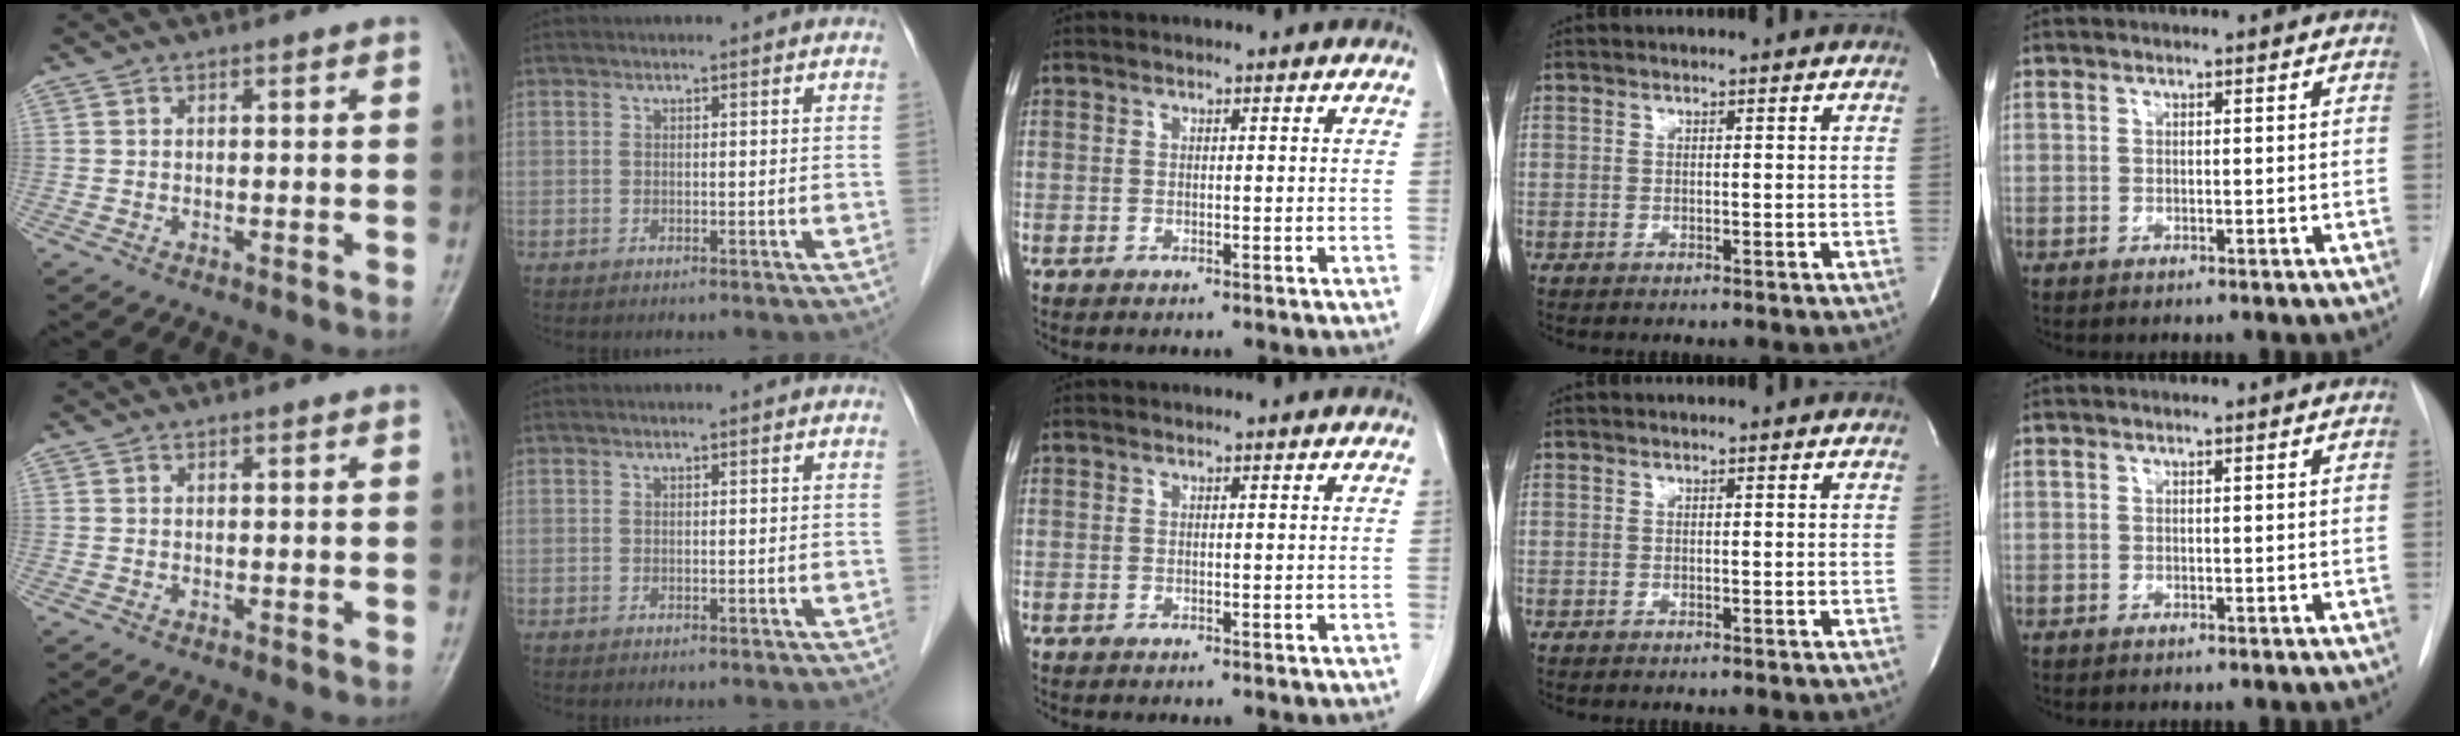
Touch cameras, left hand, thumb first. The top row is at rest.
{}